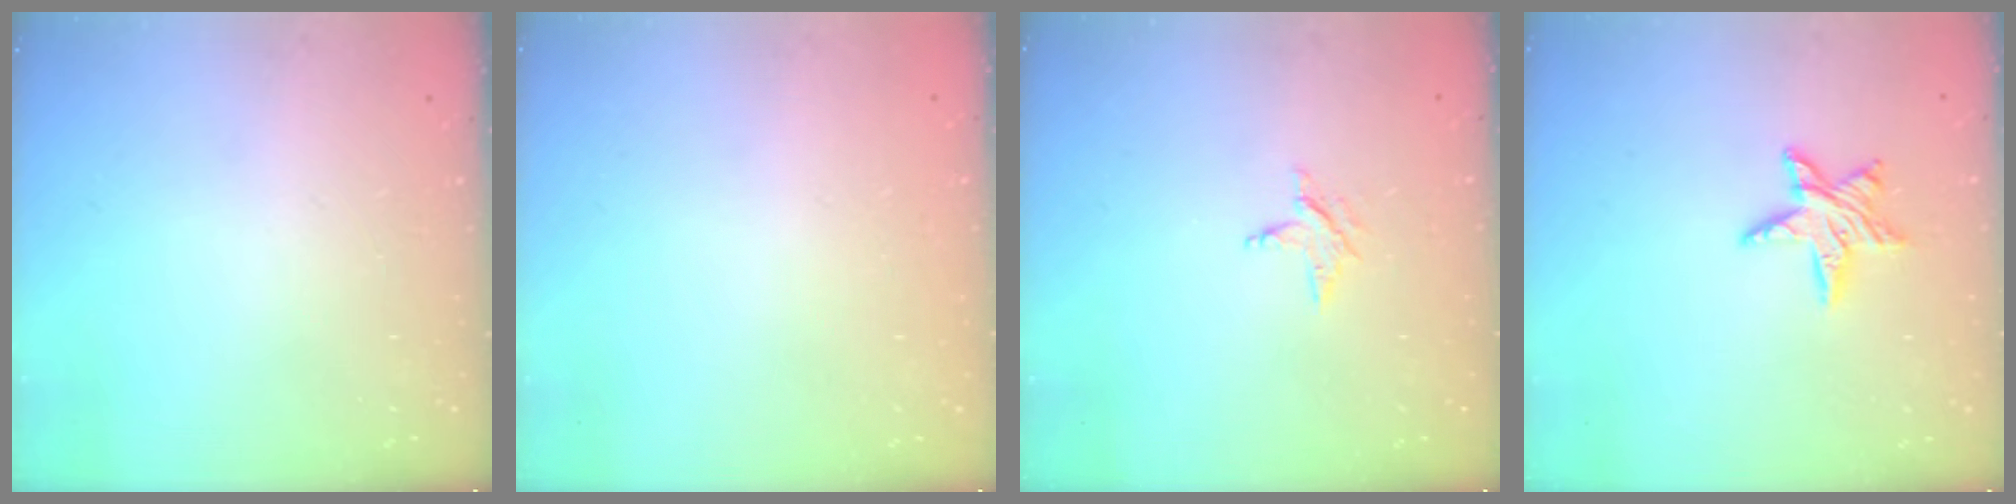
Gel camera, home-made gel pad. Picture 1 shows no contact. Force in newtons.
{"total": 0.0}
{"total": 2.5, "press": 2.5, "slide": 0.3}
{"total": 8.7, "press": 8.6, "slide": 0.6}